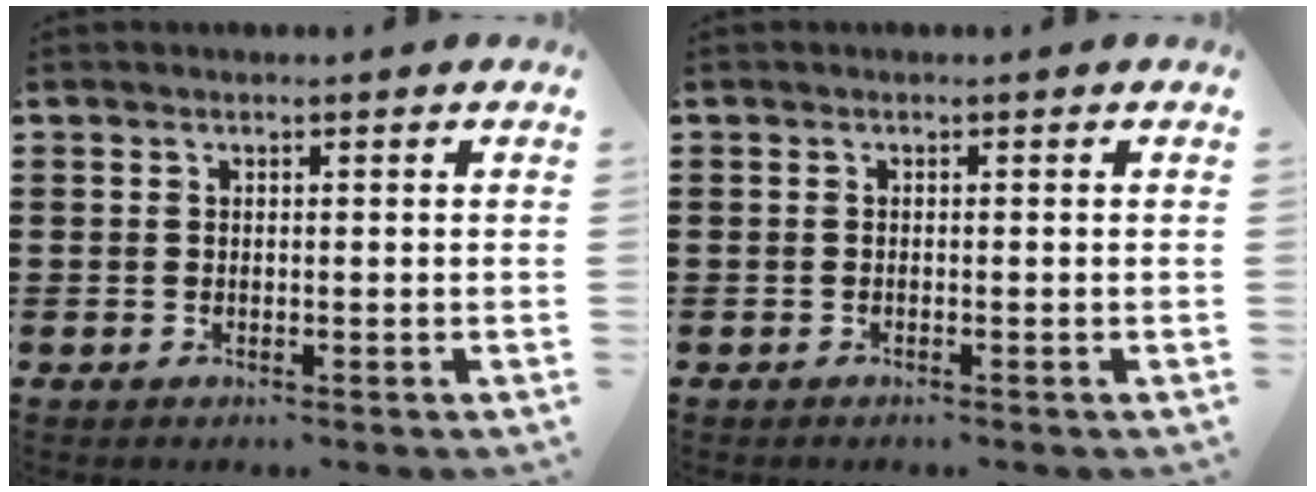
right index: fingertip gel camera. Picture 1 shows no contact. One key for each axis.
{"total": 0.7, "fx": -0.2, "fy": -0.6, "fz": 0.0, "tx": 0.004, "ty": -0.003, "tz": -0.002}